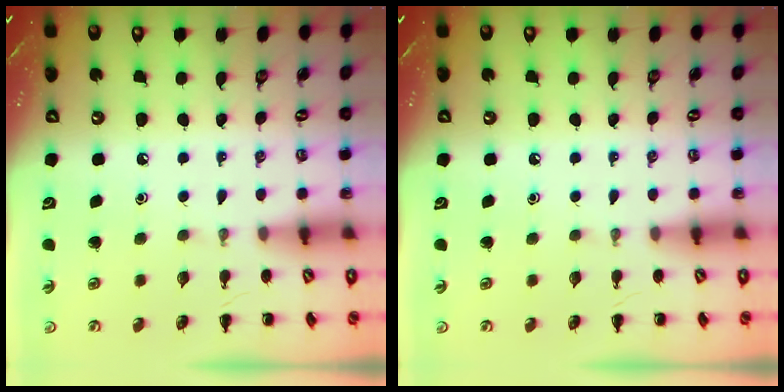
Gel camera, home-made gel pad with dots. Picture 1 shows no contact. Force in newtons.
{"total": 0.0}